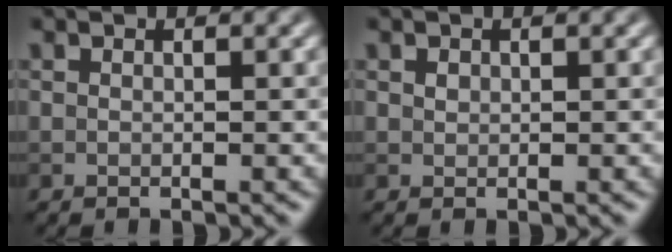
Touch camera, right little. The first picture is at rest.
{"total": 0.6, "force": [0.3, 0.5, 0.2], "torque": [-0.004, -0.002, 0.007]}